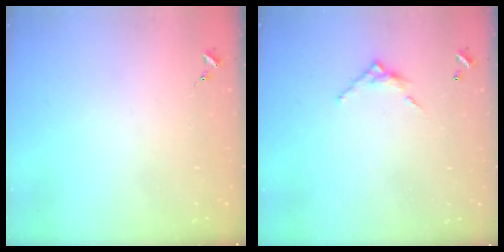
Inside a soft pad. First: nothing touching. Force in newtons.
{"total": 6.7, "press": 6.7, "slide": 0.4}